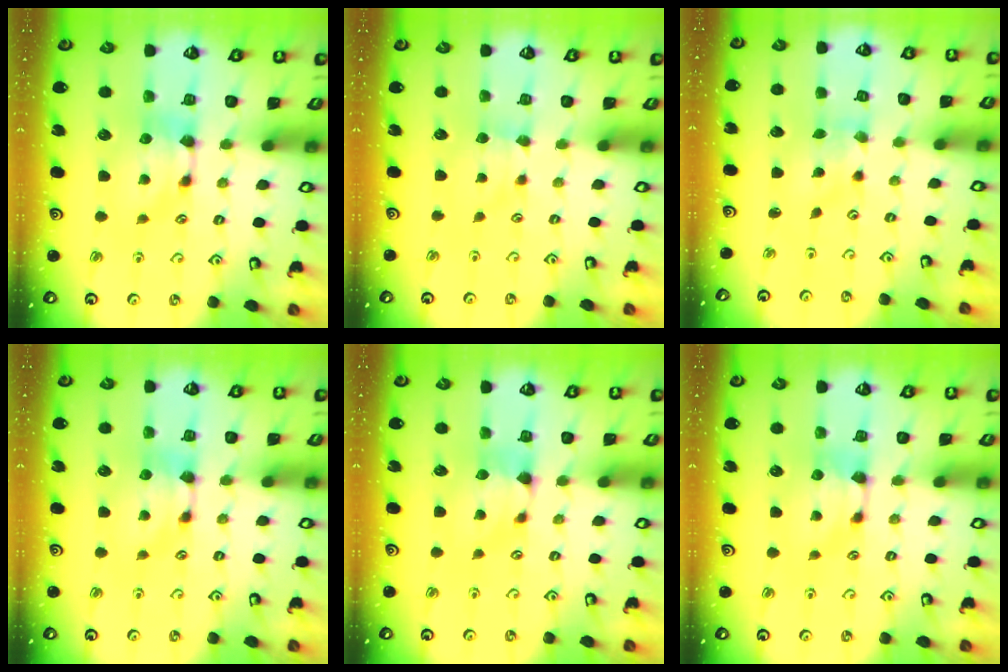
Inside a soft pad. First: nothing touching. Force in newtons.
{"total": 1.9, "press": 1.8, "slide": 0.6}
{"total": 2.1, "press": 1.8, "slide": 1.0}
{"total": 0.0}
{"total": 0.6, "press": 0.3, "slide": 0.6}
{"total": 0.5, "press": 0.2, "slide": 0.5}